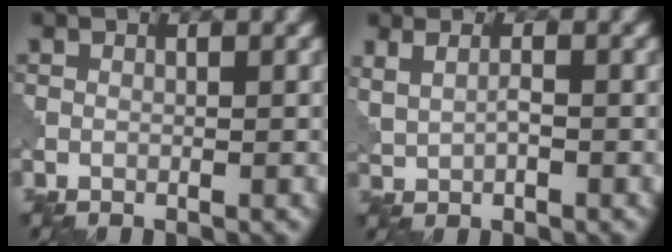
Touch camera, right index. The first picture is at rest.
{"total": 1.9, "force": [0.6, 1.1, 1.4], "torque": [-0.036, 0.000, 0.015]}